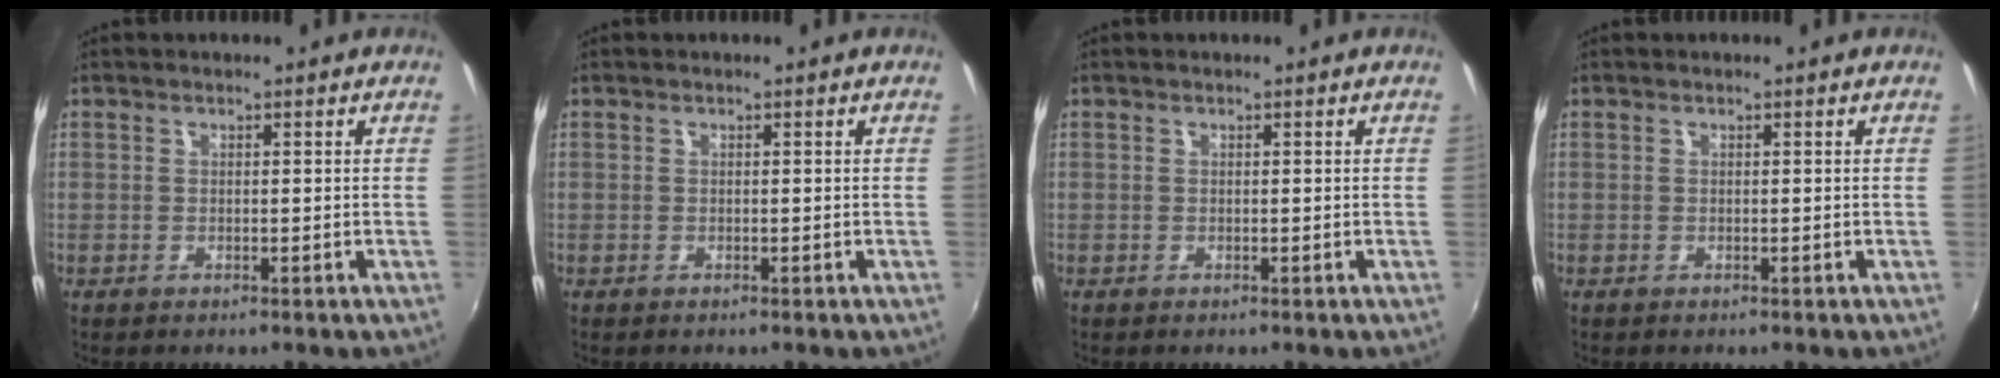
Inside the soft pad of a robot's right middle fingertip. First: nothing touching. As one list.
[{"total": 0.0}, {"total": 0.0}, {"total": 0.0}]